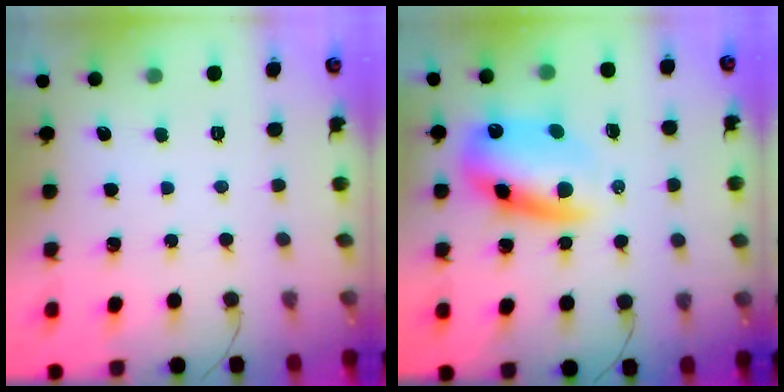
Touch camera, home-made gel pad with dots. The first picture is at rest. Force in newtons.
{"total": 11.9, "press": 11.4, "slide": 3.4}